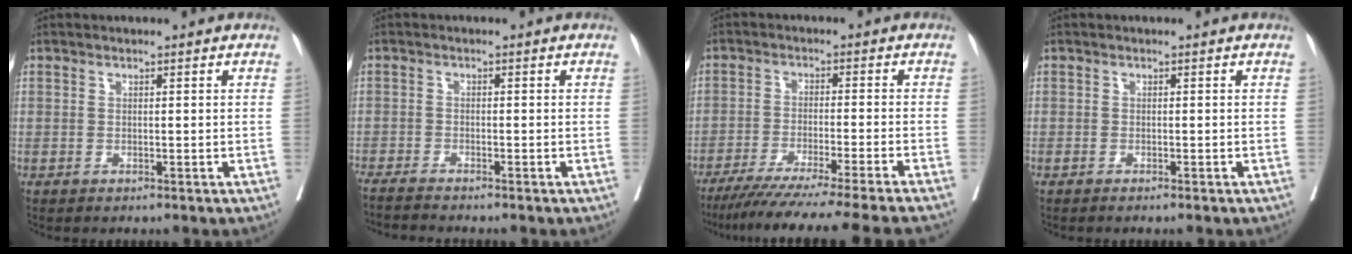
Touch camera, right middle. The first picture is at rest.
{"total": 4.8, "force": [-4.4, -0.6, 1.7], "torque": [-0.020, -0.014, -0.075]}
{"total": 18.7, "force": [-16.1, -2.7, 9.1], "torque": [-0.117, -0.062, -0.243]}
{"total": 1.1, "force": [-0.9, 0.0, 0.6], "torque": [-0.011, -0.002, -0.011]}